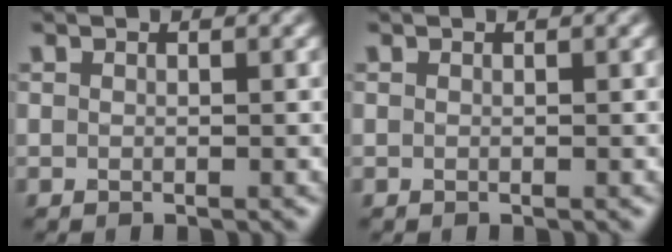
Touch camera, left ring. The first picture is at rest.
{"total": 0.0}